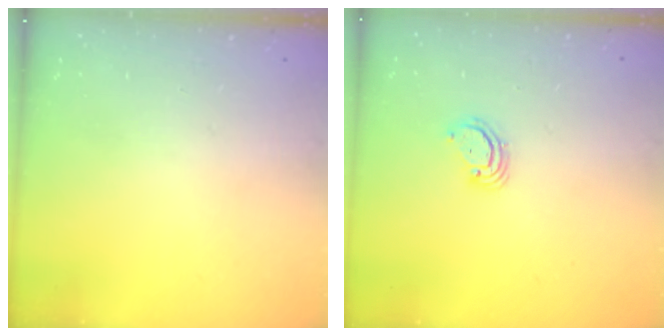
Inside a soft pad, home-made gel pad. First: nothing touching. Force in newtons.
{"total": 2.9, "press": 2.9, "slide": 0.2}